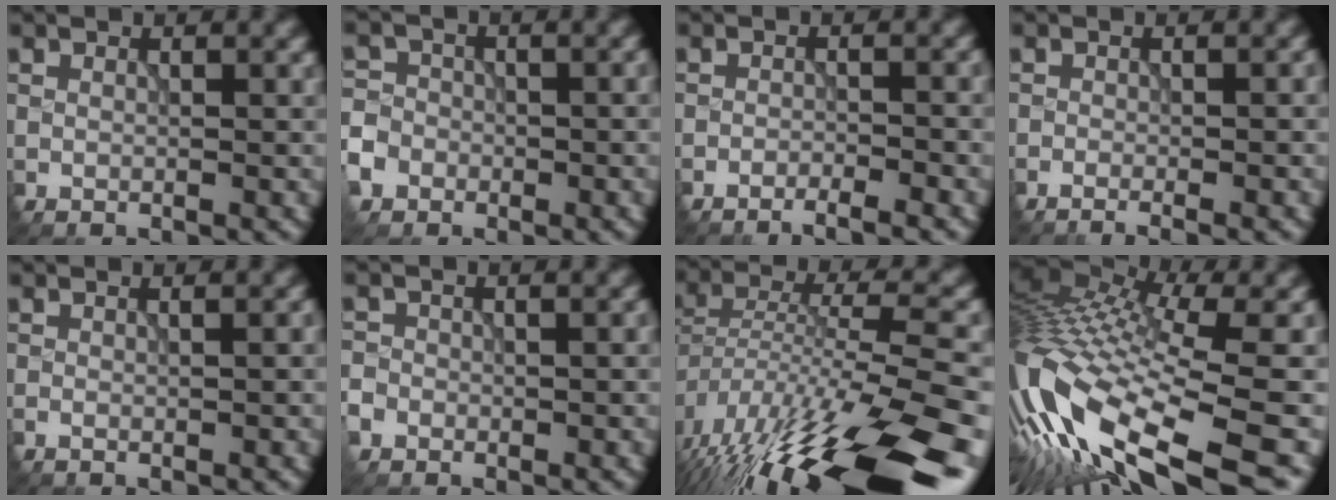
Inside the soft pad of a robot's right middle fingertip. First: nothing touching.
{"total": 5.7, "force": [-3.4, 4.2, 1.9], "torque": [-0.038, -0.014, -0.058]}
{"total": 2.9, "force": [-2.4, 0.0, 1.6], "torque": [-0.022, 0.010, -0.042]}
{"total": 3.2, "force": [-1.2, 1.2, 2.7], "torque": [-0.005, 0.008, -0.025]}
{"total": 1.6, "force": [-0.1, 0.6, 1.4], "torque": [-0.003, 0.005, -0.007]}
{"total": 2.9, "force": [-1.9, 1.9, 1.2], "torque": [-0.023, 0.004, -0.025]}
{"total": 16.6, "force": [-10.4, 4.4, 12.1], "torque": [-0.243, -0.008, -0.163]}
{"total": 16.7, "force": [-6.9, 5.8, 14.0], "torque": [-0.303, -0.023, -0.096]}